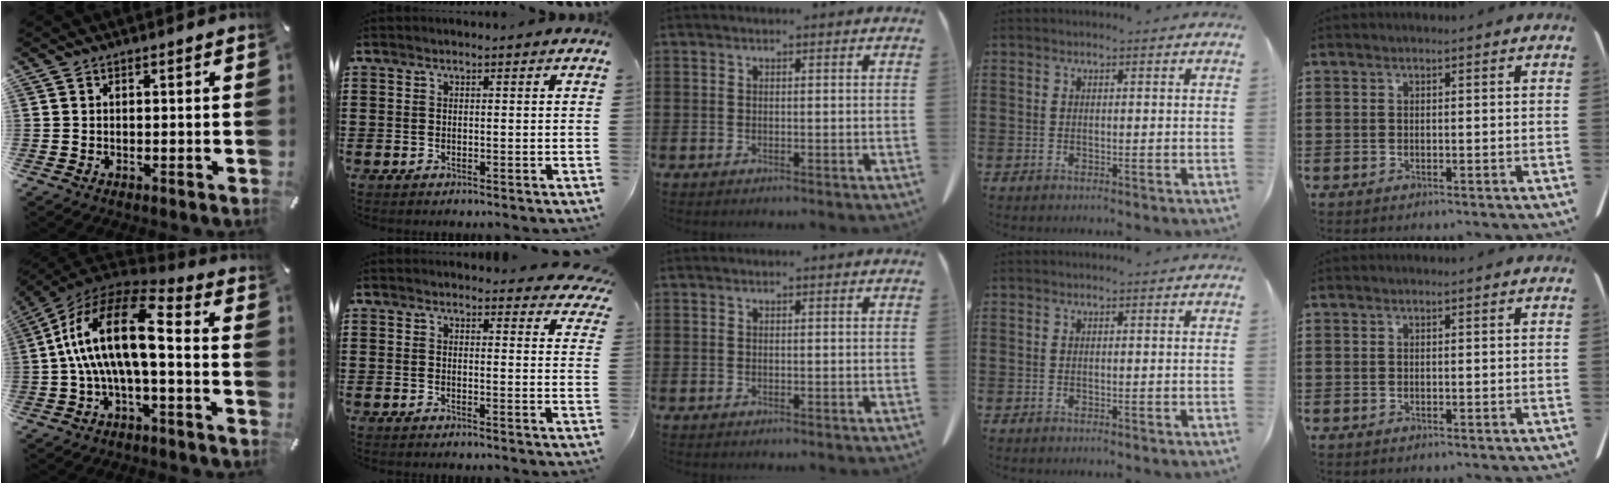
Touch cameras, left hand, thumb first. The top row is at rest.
{"thumb": {"total": 18.5, "force": [0.2, 7.8, 16.8], "torque": [-0.329, 0.007, 0.000]}, "index": {"total": 2.9, "force": [2.8, 0.2, 0.5], "torque": [-0.011, -0.011, 0.051]}}